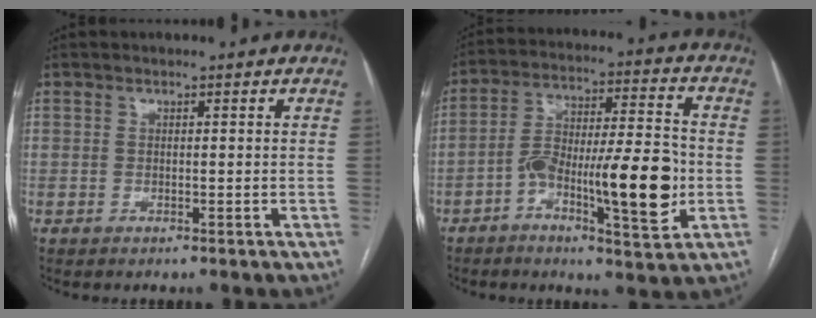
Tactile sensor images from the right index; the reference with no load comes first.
{"total": 14.5, "force": [-4.2, 2.9, 13.6], "torque": [-0.229, 0.017, -0.065]}